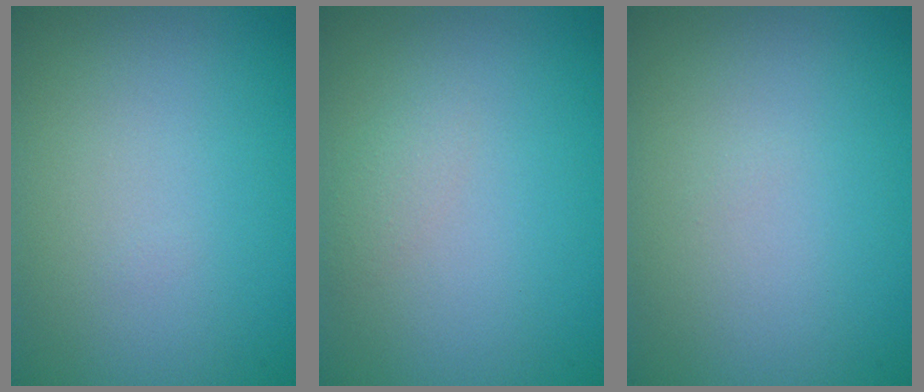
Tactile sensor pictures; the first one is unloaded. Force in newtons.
{"total": 1.1, "press": 1.1, "slide": 0.0}
{"total": 0.0}